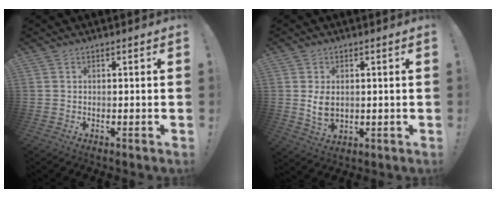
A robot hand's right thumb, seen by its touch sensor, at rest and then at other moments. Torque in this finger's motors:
{"motor_torque": [0.19, 0.51, 0.33, -0.08, -0.05]}